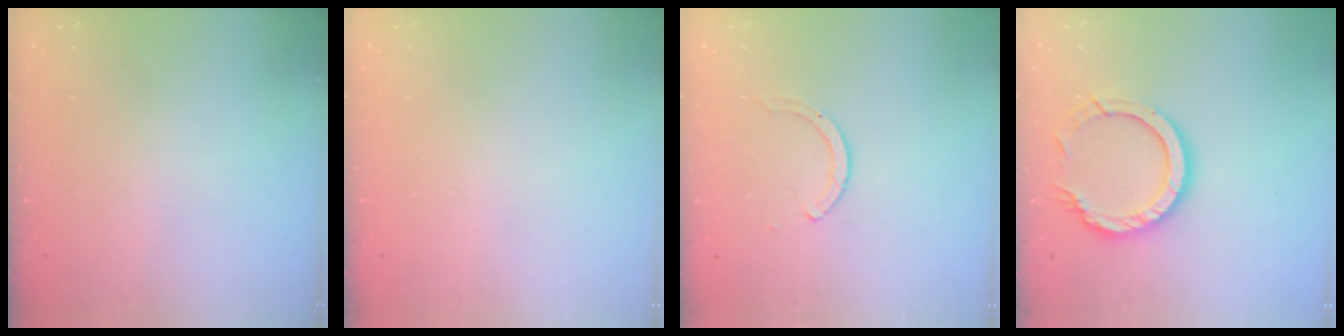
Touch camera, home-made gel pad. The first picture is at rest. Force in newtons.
{"total": 0.0}
{"total": 2.6, "press": 2.6, "slide": 0.3}
{"total": 12.3, "press": 12.2, "slide": 1.0}